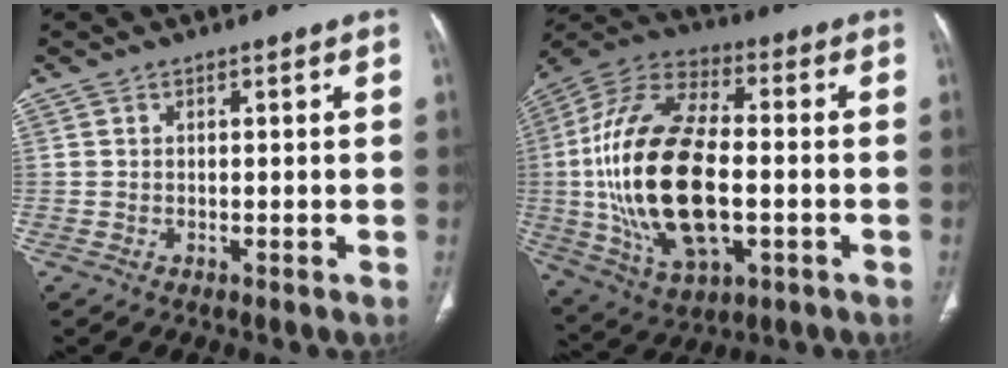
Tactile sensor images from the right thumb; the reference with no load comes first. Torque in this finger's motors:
{"motor_torque": [0.11, 2.48, 2.76, -0.01, 0.59]}